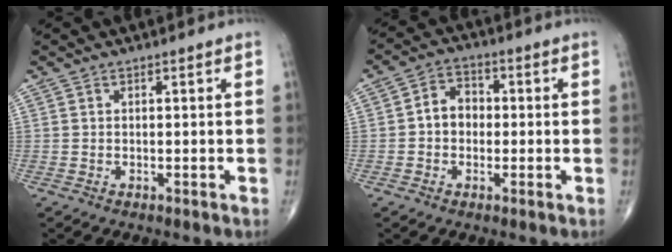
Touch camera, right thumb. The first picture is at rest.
{"total": 5.7, "force": [-0.4, 4.6, 3.3], "torque": [-0.033, 0.021, -0.019]}